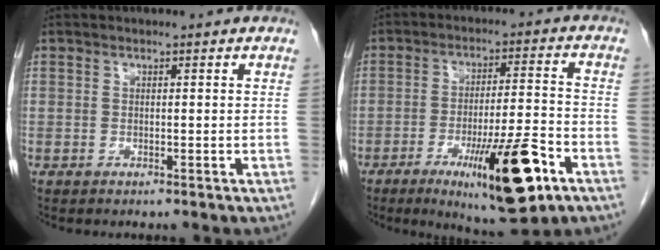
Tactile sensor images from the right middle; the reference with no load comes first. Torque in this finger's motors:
{"motor_torque": [0.99, -0.96, 0.47, 0.14]}